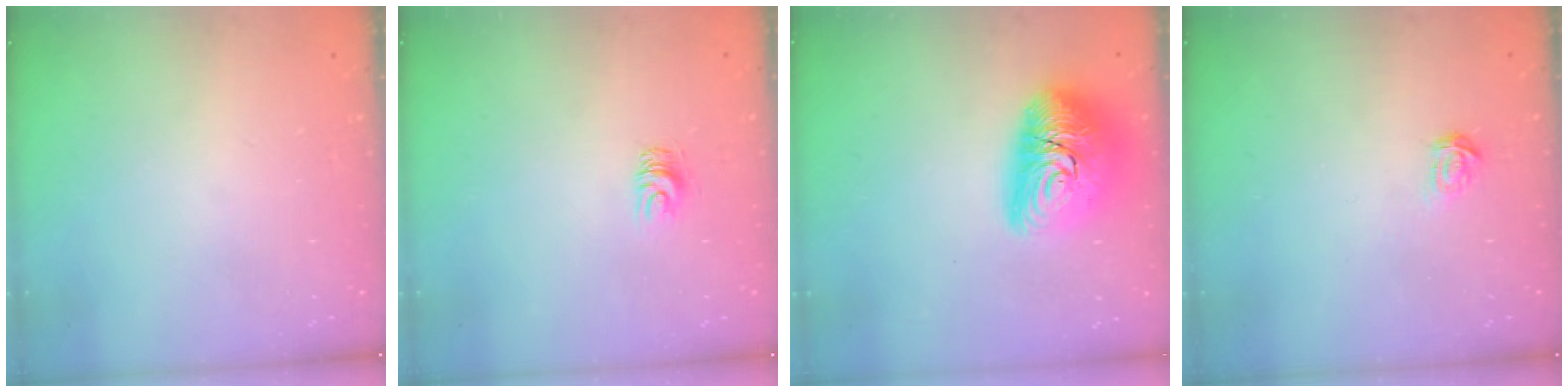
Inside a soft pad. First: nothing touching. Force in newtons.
{"total": 5.0, "press": 4.9, "slide": 0.4}
{"total": 17.9, "press": 17.8, "slide": 1.4}
{"total": 1.8, "press": 1.8, "slide": 0.2}